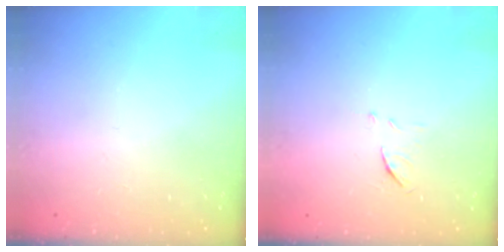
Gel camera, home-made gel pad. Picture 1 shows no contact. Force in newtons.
{"total": 6.3, "press": 6.3, "slide": 0.6}